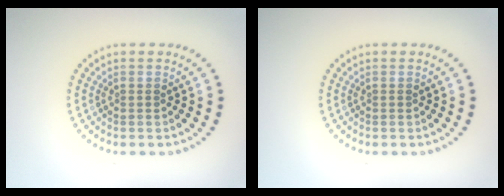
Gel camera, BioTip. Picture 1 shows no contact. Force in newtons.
{"total": 0.0}